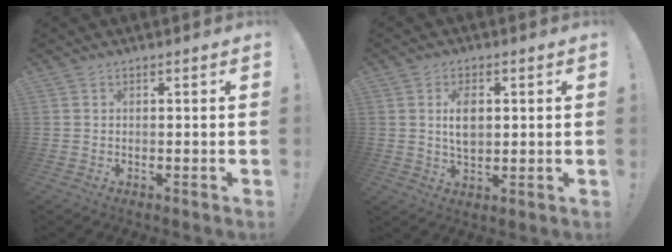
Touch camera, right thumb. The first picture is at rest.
{"total": 6.6, "force": [1.1, 4.1, 5.1], "torque": [-0.086, 0.002, 0.017]}